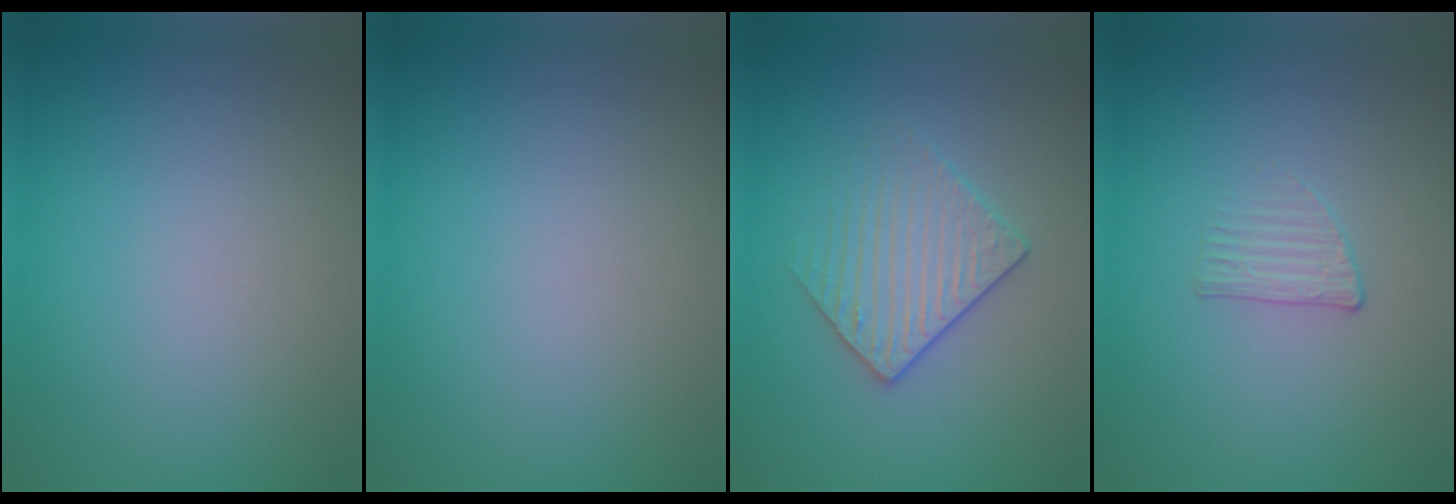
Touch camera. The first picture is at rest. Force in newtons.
{"total": 0.0}
{"total": 3.1, "press": 2.9, "slide": 1.1}
{"total": 1.2, "press": 0.6, "slide": 1.0}